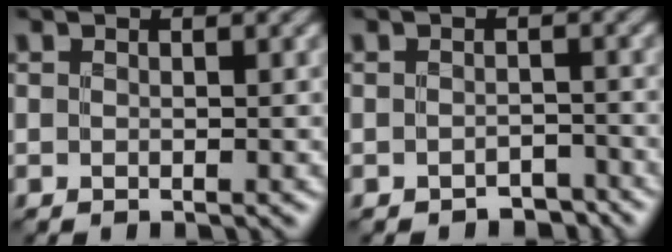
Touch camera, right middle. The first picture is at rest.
{"total": 1.8, "force": [-1.6, 0.7, 0.4], "torque": [0.000, 0.003, -0.022]}